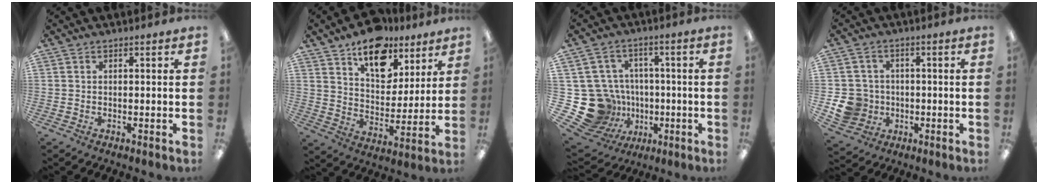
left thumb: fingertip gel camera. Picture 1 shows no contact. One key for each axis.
{"total": 14.5, "fx": 9.6, "fy": 8.5, "fz": 6.7, "tx": -0.093, "ty": -0.055, "tz": 0.173}
{"total": 16.5, "fx": -2.9, "fy": 15.3, "fz": 5.4, "tx": -0.132, "ty": 0.011, "tz": -0.019}
{"total": 8.5, "fx": -1.4, "fy": 8.0, "fz": 2.4, "tx": -0.066, "ty": 0.012, "tz": -0.020}